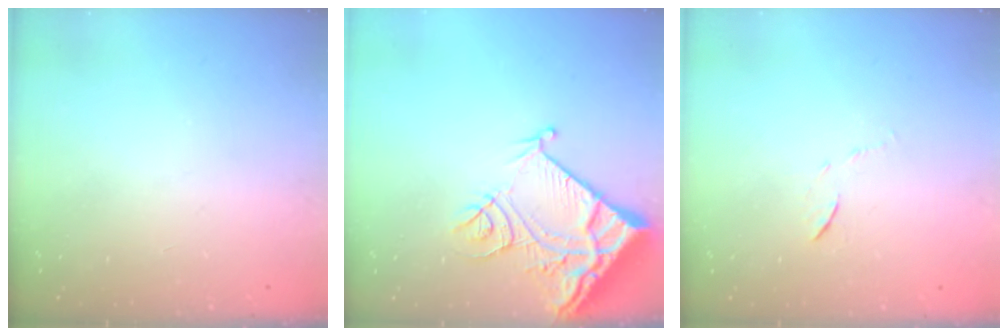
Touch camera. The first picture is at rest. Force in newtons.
{"total": 13.6, "press": 13.5, "slide": 1.7}
{"total": 5.3, "press": 5.2, "slide": 0.4}